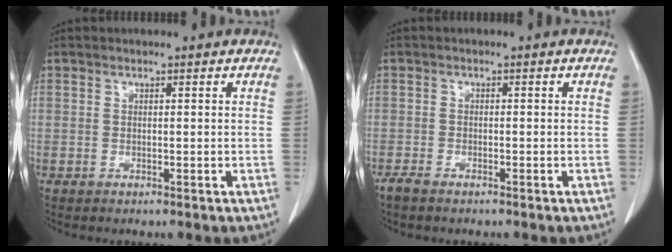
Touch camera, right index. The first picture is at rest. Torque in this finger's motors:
{"motor_torque": [0.29, -0.28, 0.04, 0.02]}